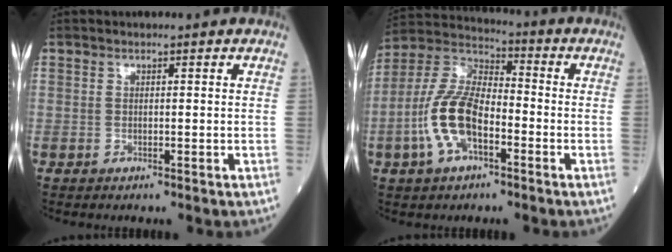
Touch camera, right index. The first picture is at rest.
{"total": 11.9, "force": [-3.8, 5.2, 10.0], "torque": [-0.225, 0.013, -0.079]}